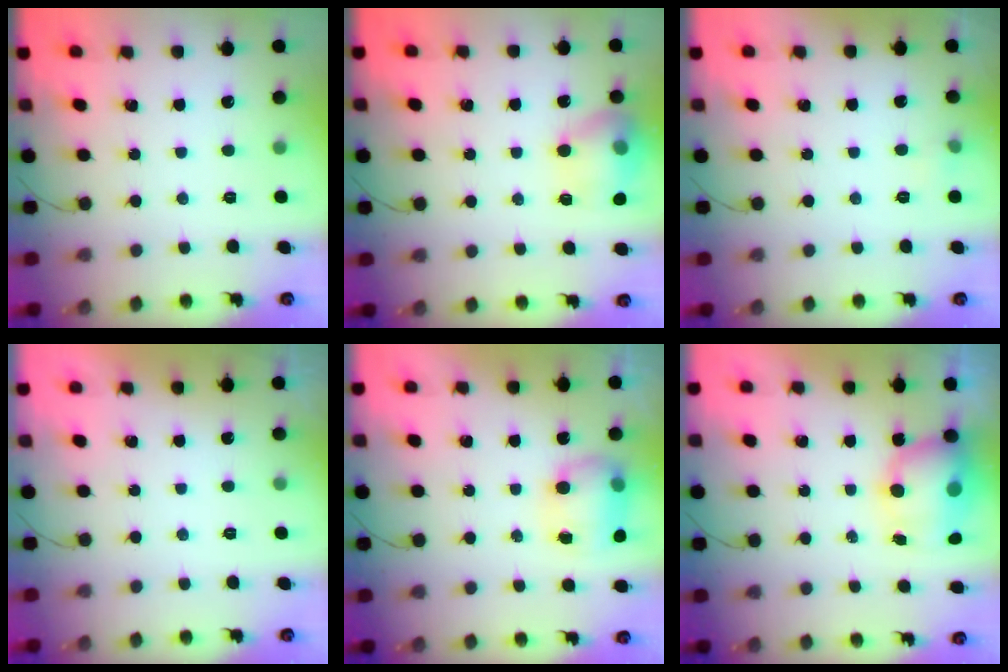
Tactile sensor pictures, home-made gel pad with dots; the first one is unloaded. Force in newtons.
{"total": 14.7, "press": 14.6, "slide": 1.3}
{"total": 3.2, "press": 3.1, "slide": 0.9}
{"total": 0.0}
{"total": 8.0, "press": 8.0, "slide": 0.5}
{"total": 10.6, "press": 10.5, "slide": 1.4}